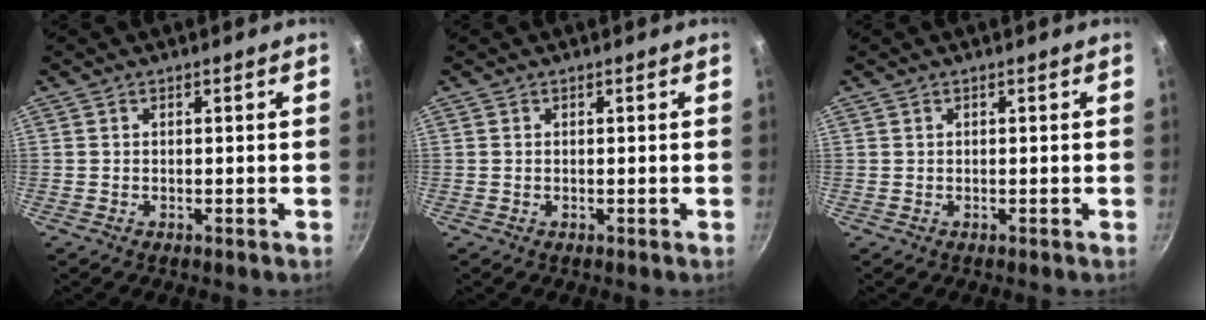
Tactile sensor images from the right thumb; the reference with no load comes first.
{"total": 0.0}
{"total": 0.0}